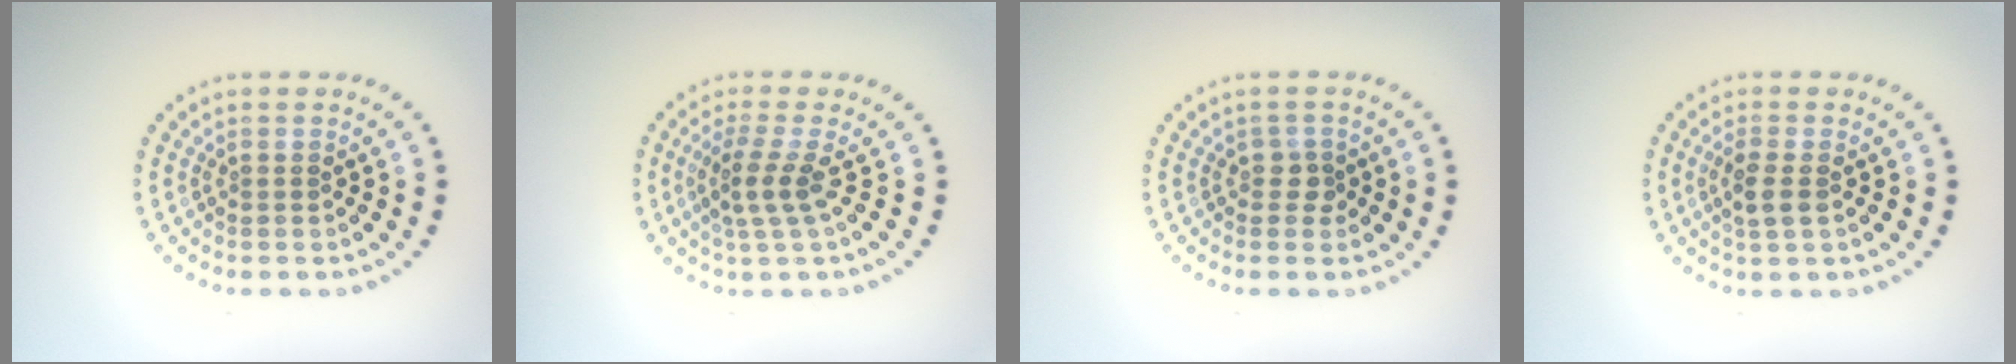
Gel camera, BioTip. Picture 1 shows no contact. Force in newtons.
{"total": 2.5, "press": 1.8, "slide": 1.7}
{"total": 1.3, "press": 1.0, "slide": 0.7}
{"total": 2.0, "press": 1.9, "slide": 0.7}